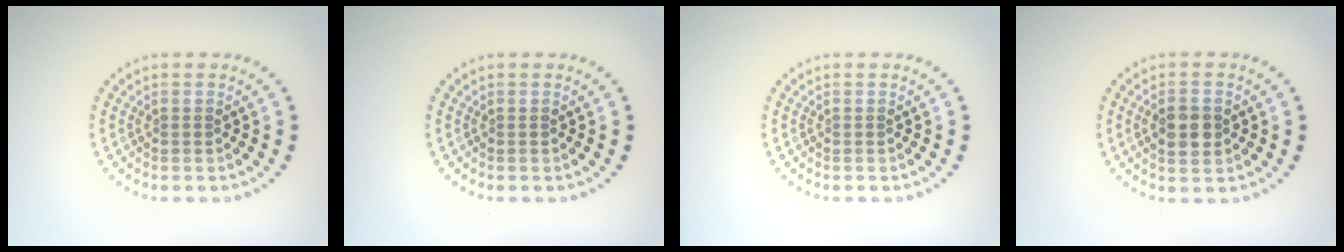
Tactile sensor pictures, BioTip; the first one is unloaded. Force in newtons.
{"total": 0.0}
{"total": 0.0}
{"total": 3.2, "press": 3.2, "slide": 0.2}